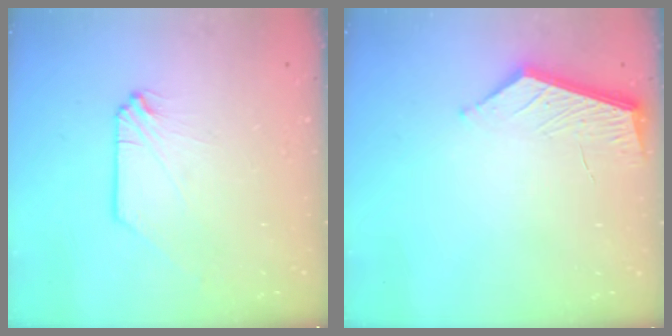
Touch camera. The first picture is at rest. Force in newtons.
{"total": 5.4, "press": 5.4, "slide": 0.6}